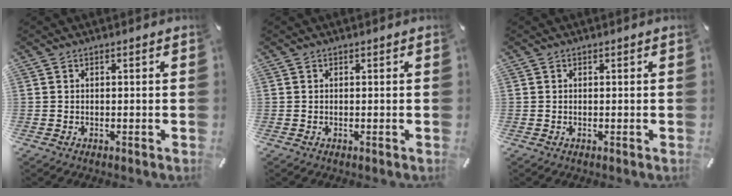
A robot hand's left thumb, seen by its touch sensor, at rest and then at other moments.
{"total": 0.0}
{"total": 0.0}